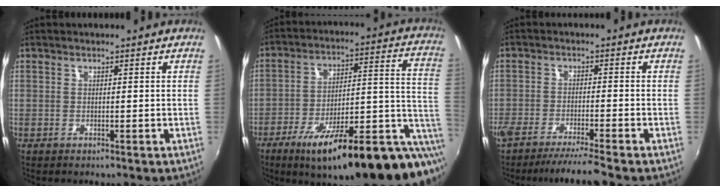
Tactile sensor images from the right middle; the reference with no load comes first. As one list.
[{"total": 26.1, "force": [-15.7, 4.4, 20.5], "torque": [-0.265, -0.029, -0.233]}, {"total": 7.4, "force": [-6.5, -0.9, 3.4], "torque": [-0.073, -0.014, -0.107]}]